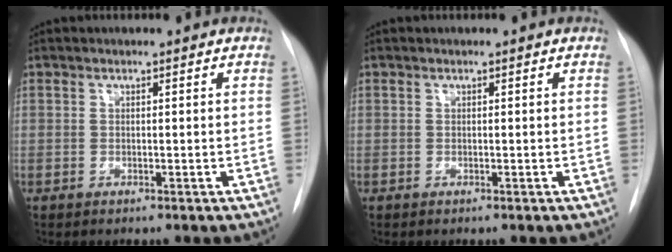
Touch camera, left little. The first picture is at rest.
{"total": 0.0}